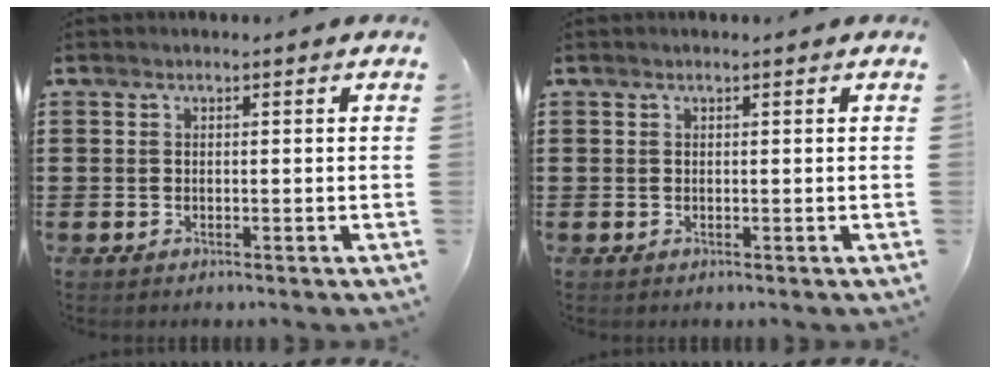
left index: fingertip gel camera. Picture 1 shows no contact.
{"total": 0.0}